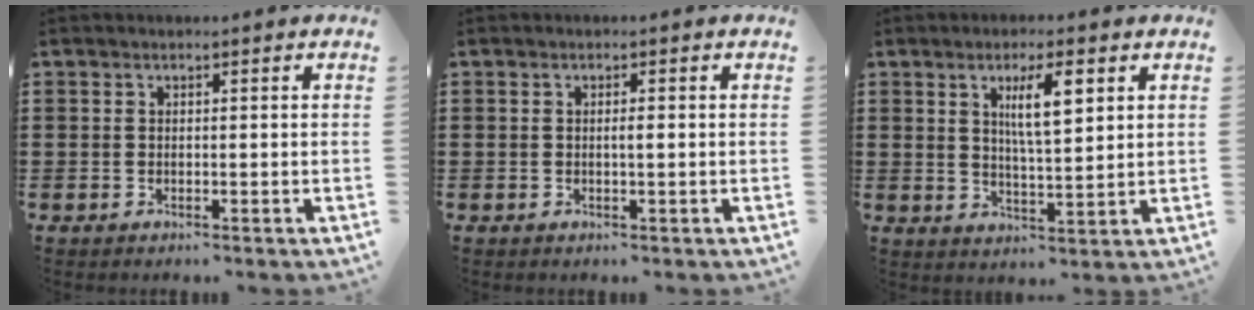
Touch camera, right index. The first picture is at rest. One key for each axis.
{"total": 1.1, "fx": -0.1, "fy": 0.1, "fz": 1.1, "tx": -0.020, "ty": -0.003, "tz": -0.001}
{"total": 6.5, "fx": 2.5, "fy": 1.3, "fz": 5.8, "tx": -0.103, "ty": 0.001, "tz": 0.037}